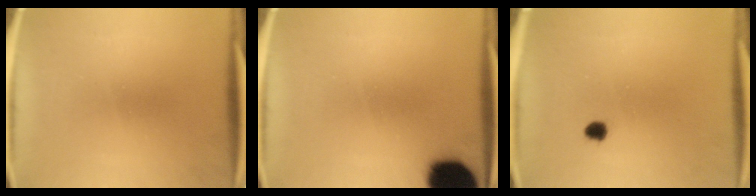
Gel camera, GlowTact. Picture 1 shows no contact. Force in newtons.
{"total": 18.0}
{"total": 1.7}